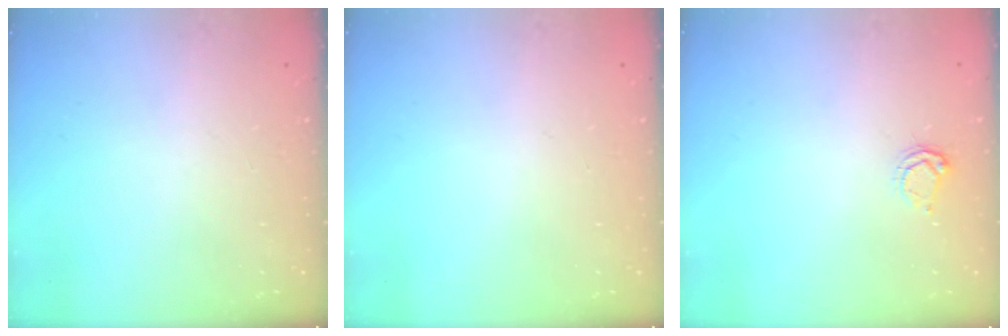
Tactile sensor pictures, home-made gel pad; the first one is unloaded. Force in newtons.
{"total": 0.0}
{"total": 3.8, "press": 3.8, "slide": 0.5}